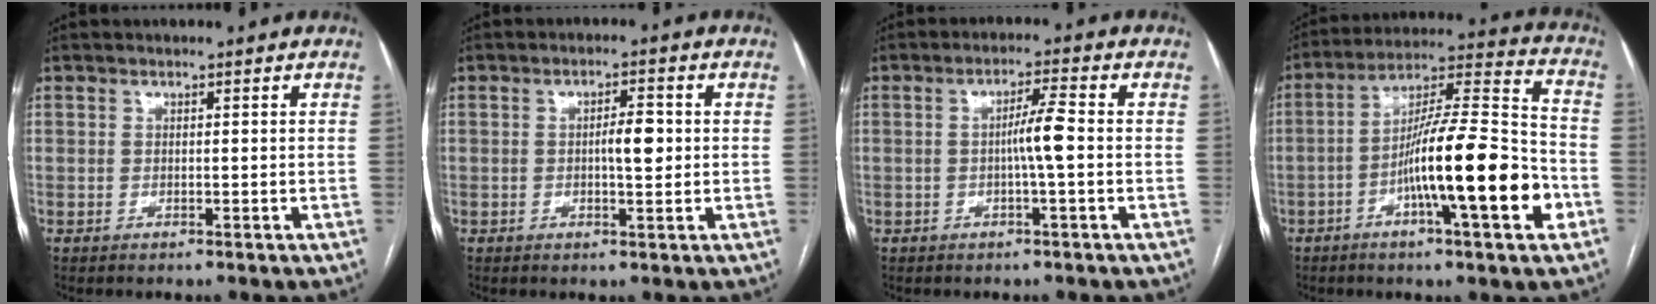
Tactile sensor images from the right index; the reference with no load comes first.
{"total": 3.9, "force": [0.1, 1.0, 3.8], "torque": [-0.062, 0.004, 0.001]}
{"total": 4.3, "force": [-0.5, -0.1, 4.3], "torque": [-0.074, 0.007, -0.008]}
{"total": 18.6, "force": [-5.9, 1.4, 17.5], "torque": [-0.289, 0.001, -0.097]}